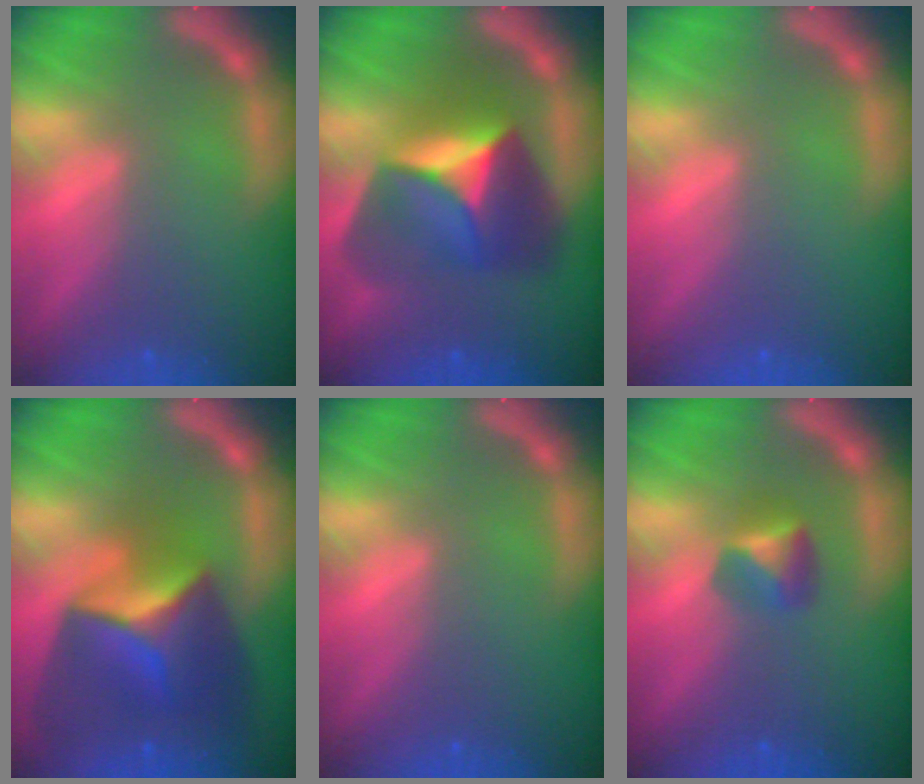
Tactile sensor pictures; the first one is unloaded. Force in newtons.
{"total": 9.0}
{"total": 0.0}
{"total": 9.4}
{"total": 0.0}
{"total": 2.4}